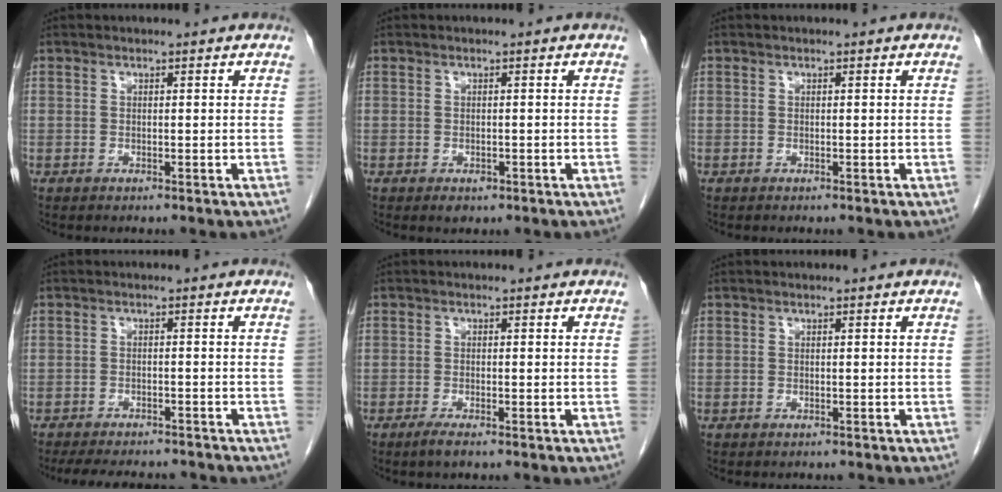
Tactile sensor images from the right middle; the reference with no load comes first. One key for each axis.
{"total": 1.3, "fx": -0.7, "fy": 0.8, "fz": 0.8, "tx": -0.009, "ty": 0.001, "tz": -0.003}
{"total": 0.0}
{"total": 10.8, "fx": -9.7, "fy": 2.8, "fz": 3.8, "tx": -0.066, "ty": -0.001, "tz": -0.126}
{"total": 1.9, "fx": -1.4, "fy": 0.3, "fz": 1.4, "tx": -0.033, "ty": -0.005, "tz": -0.024}
{"total": 0.6, "fx": -0.5, "fy": 0.3, "fz": 0.0, "tx": -0.008, "ty": 0.002, "tz": -0.010}